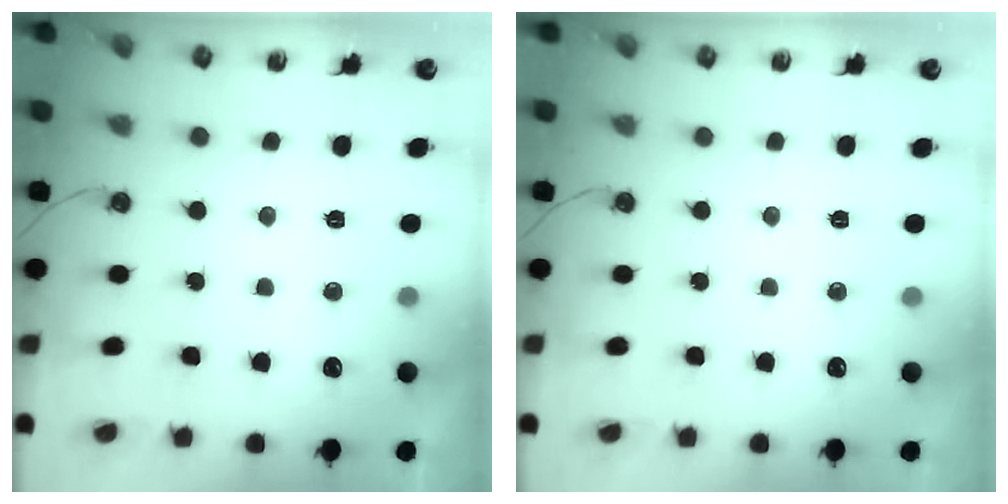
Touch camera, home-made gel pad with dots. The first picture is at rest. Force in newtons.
{"total": 0.0}